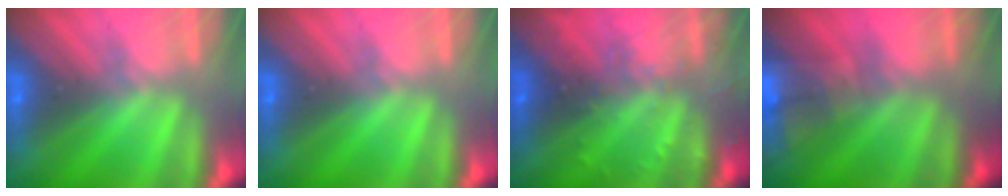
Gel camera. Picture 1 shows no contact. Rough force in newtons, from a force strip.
{"total": 0.0}
{"total": 2.9}
{"total": 3.5}